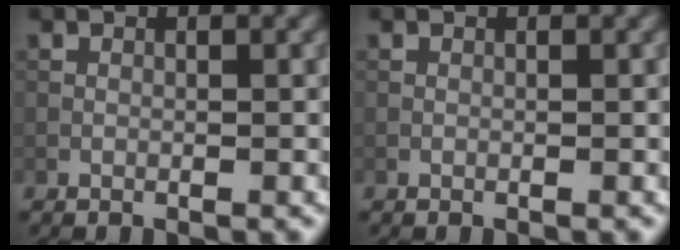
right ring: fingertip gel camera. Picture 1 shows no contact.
{"total": 0.0}